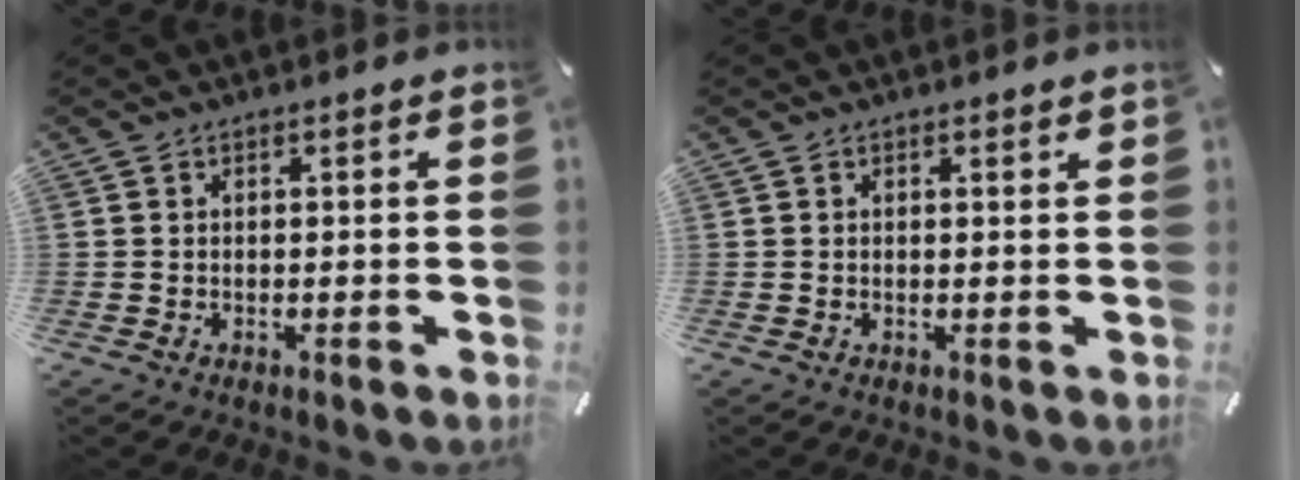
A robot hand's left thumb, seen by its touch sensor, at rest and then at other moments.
{"total": 0.5, "force": [0.4, 0.1, 0.3], "torque": [-0.007, 0.000, 0.007]}